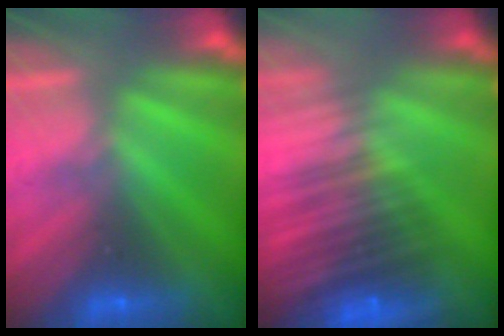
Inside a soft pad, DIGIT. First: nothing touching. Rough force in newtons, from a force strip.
{"total": 5.6}